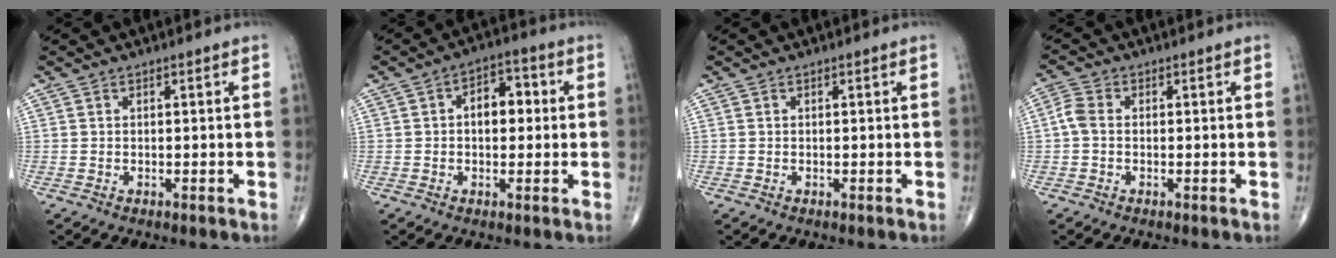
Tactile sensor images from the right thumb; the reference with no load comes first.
{"total": 6.9, "force": [0.6, 4.4, 5.3], "torque": [-0.052, 0.017, 0.000]}
{"total": 0.0}
{"total": 3.0, "force": [-0.2, 2.1, 2.2], "torque": [-0.048, 0.006, -0.014]}